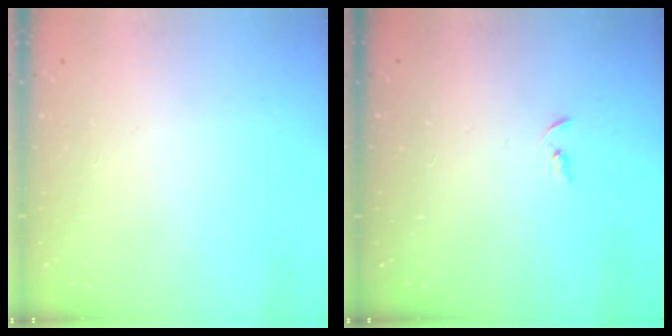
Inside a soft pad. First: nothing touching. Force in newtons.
{"total": 2.4, "press": 2.3, "slide": 0.2}